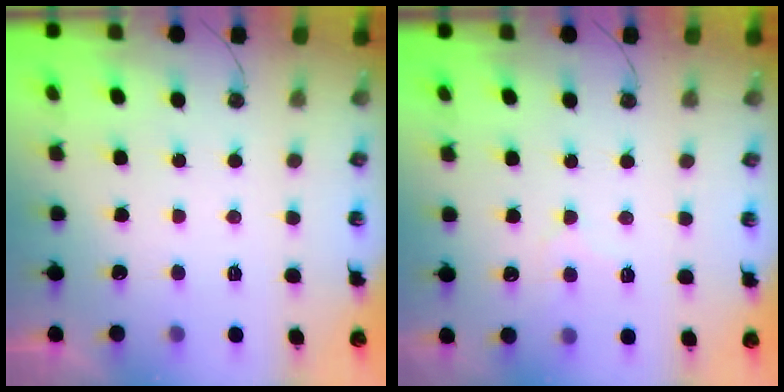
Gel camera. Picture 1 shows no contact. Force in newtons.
{"total": 5.6, "press": 5.5, "slide": 0.7}